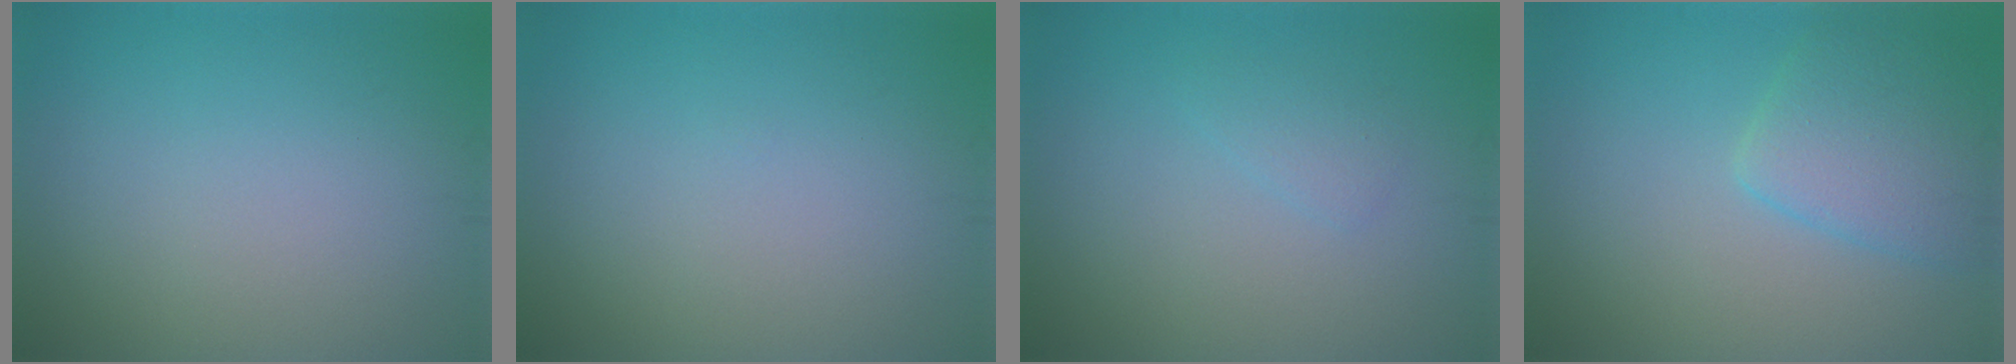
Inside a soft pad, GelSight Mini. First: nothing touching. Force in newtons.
{"total": 0.0}
{"total": 1.1, "press": 1.1, "slide": 0.1}
{"total": 4.2, "press": 4.2, "slide": 0.3}